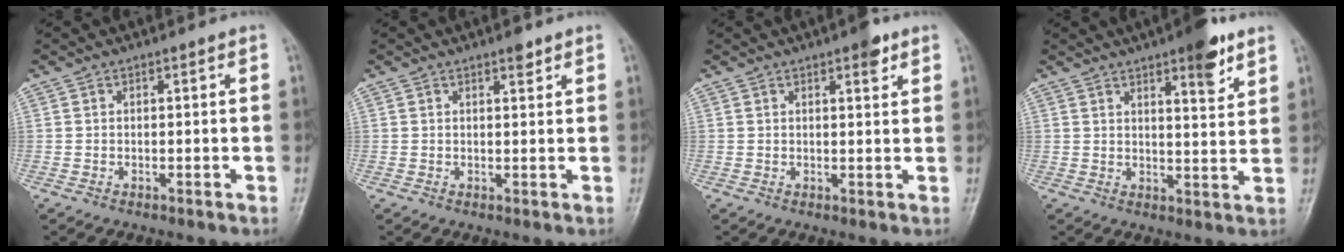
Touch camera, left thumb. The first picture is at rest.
{"total": 1.9, "force": [1.4, 0.6, 1.2], "torque": [-0.011, -0.007, 0.019]}
{"total": 3.2, "force": [2.0, 1.0, 2.3], "torque": [-0.025, -0.008, 0.024]}
{"total": 8.2, "force": [5.1, 2.1, 6.1], "torque": [-0.073, -0.028, 0.070]}